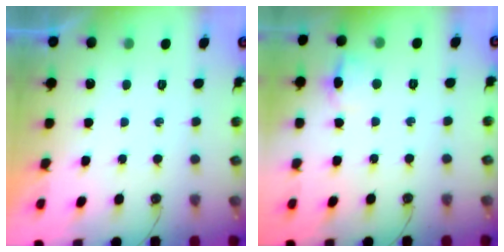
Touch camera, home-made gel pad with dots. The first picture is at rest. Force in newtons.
{"total": 9.1, "press": 5.0, "slide": 7.6}